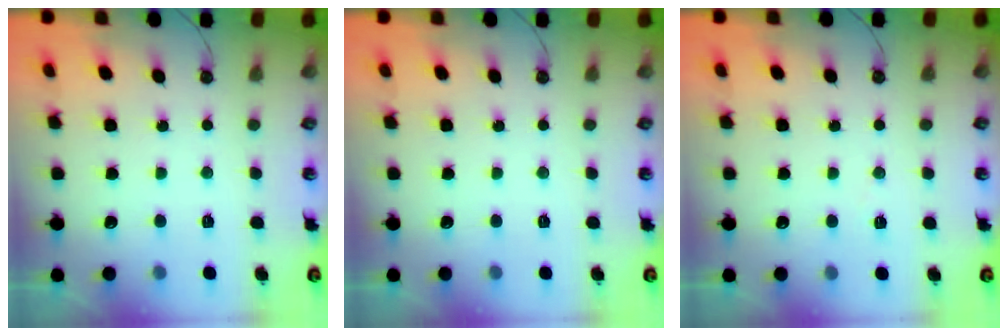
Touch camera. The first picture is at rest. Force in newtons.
{"total": 0.0}
{"total": 6.2, "press": 4.4, "slide": 4.4}